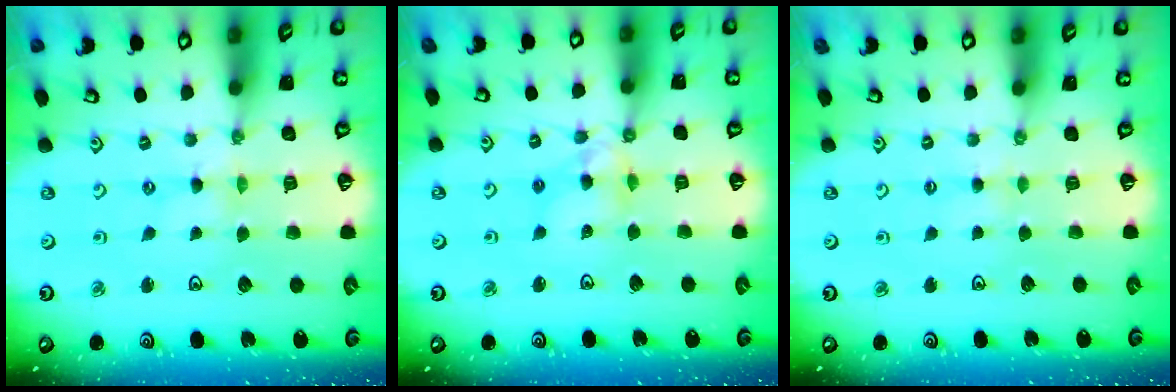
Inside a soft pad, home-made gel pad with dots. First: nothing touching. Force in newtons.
{"total": 8.6, "press": 8.5, "slide": 0.8}
{"total": 1.9, "press": 1.9, "slide": 0.4}